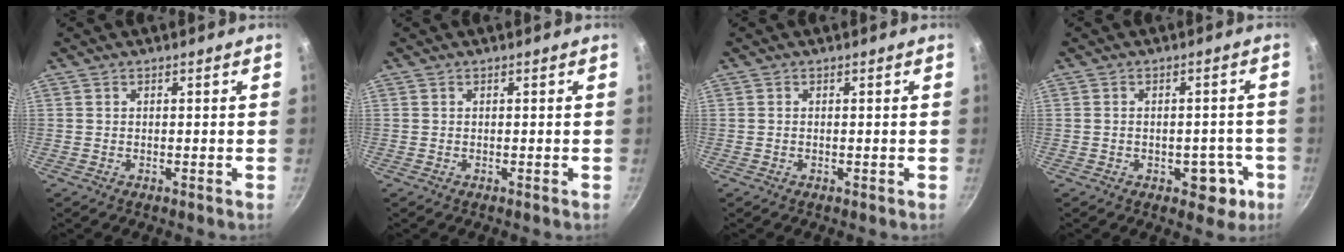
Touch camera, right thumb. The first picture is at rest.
{"total": 0.0}
{"total": 0.0}
{"total": 5.8, "force": [-2.3, 3.6, 3.9], "torque": [-0.024, 0.016, -0.021]}